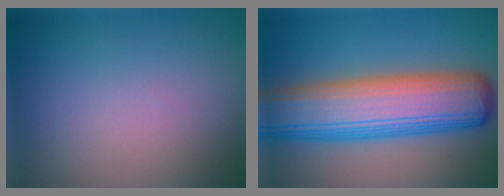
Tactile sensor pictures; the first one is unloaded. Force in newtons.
{"total": 11.2, "press": 11.2, "slide": 0.4}